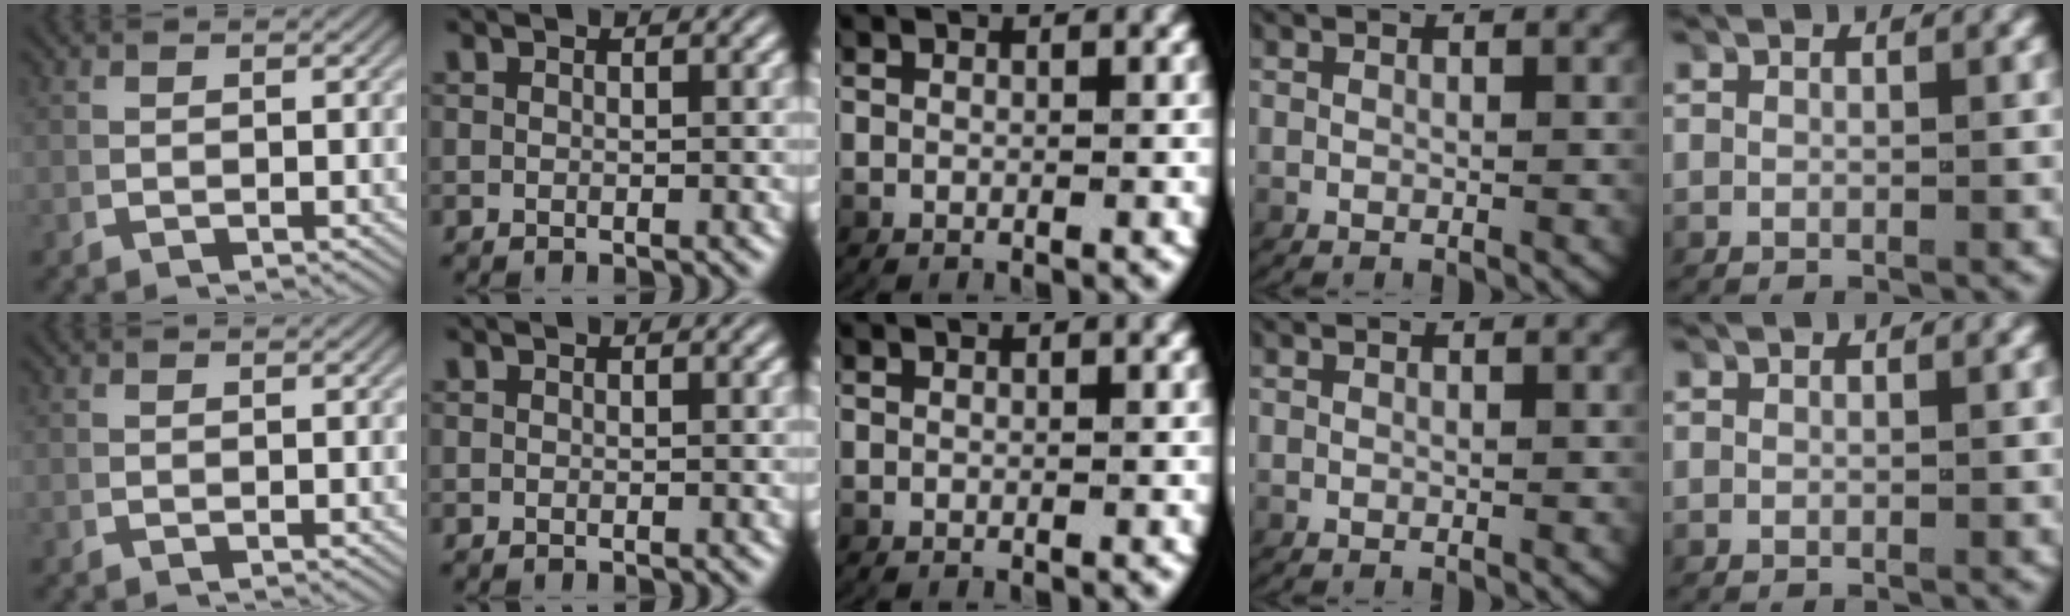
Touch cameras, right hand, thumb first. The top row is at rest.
{}